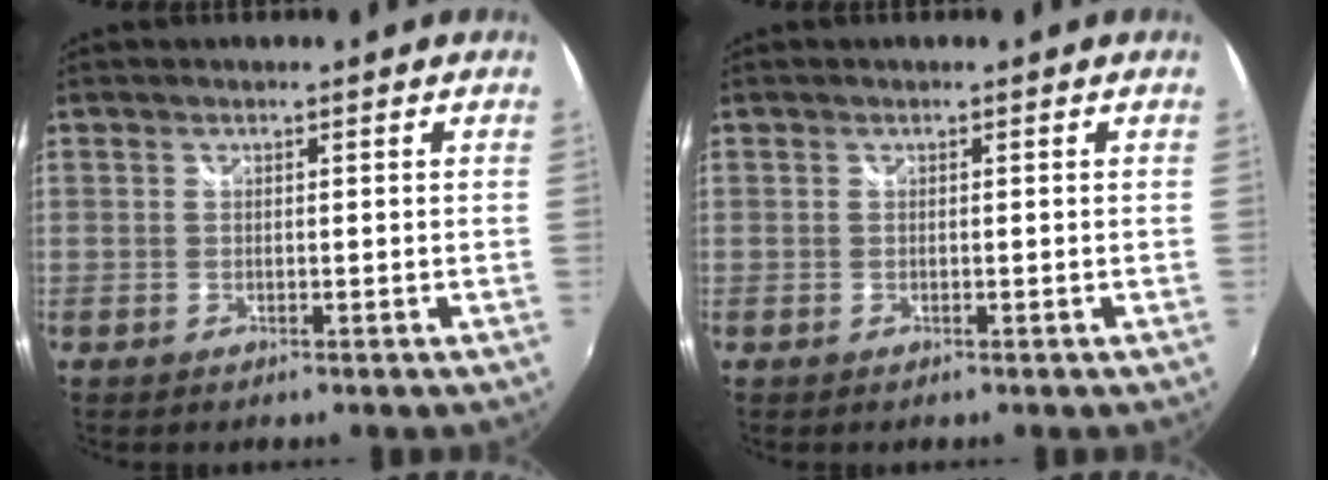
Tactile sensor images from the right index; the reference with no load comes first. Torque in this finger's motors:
{"motor_torque": [-0.01, 0.00, 0.00, 0.00]}